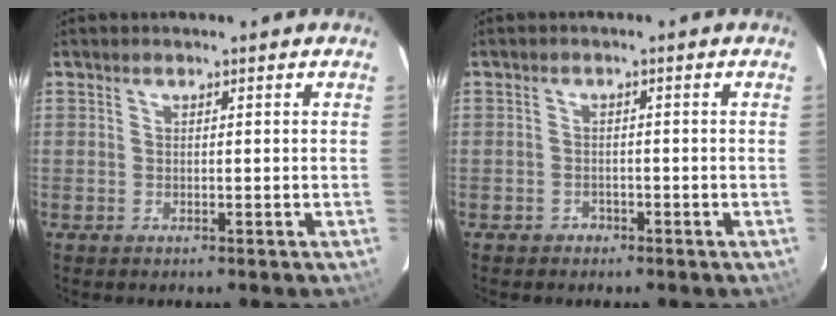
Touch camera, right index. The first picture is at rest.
{"total": 2.0, "force": [-1.3, 1.5, 0.1], "torque": [-0.005, 0.006, -0.019]}